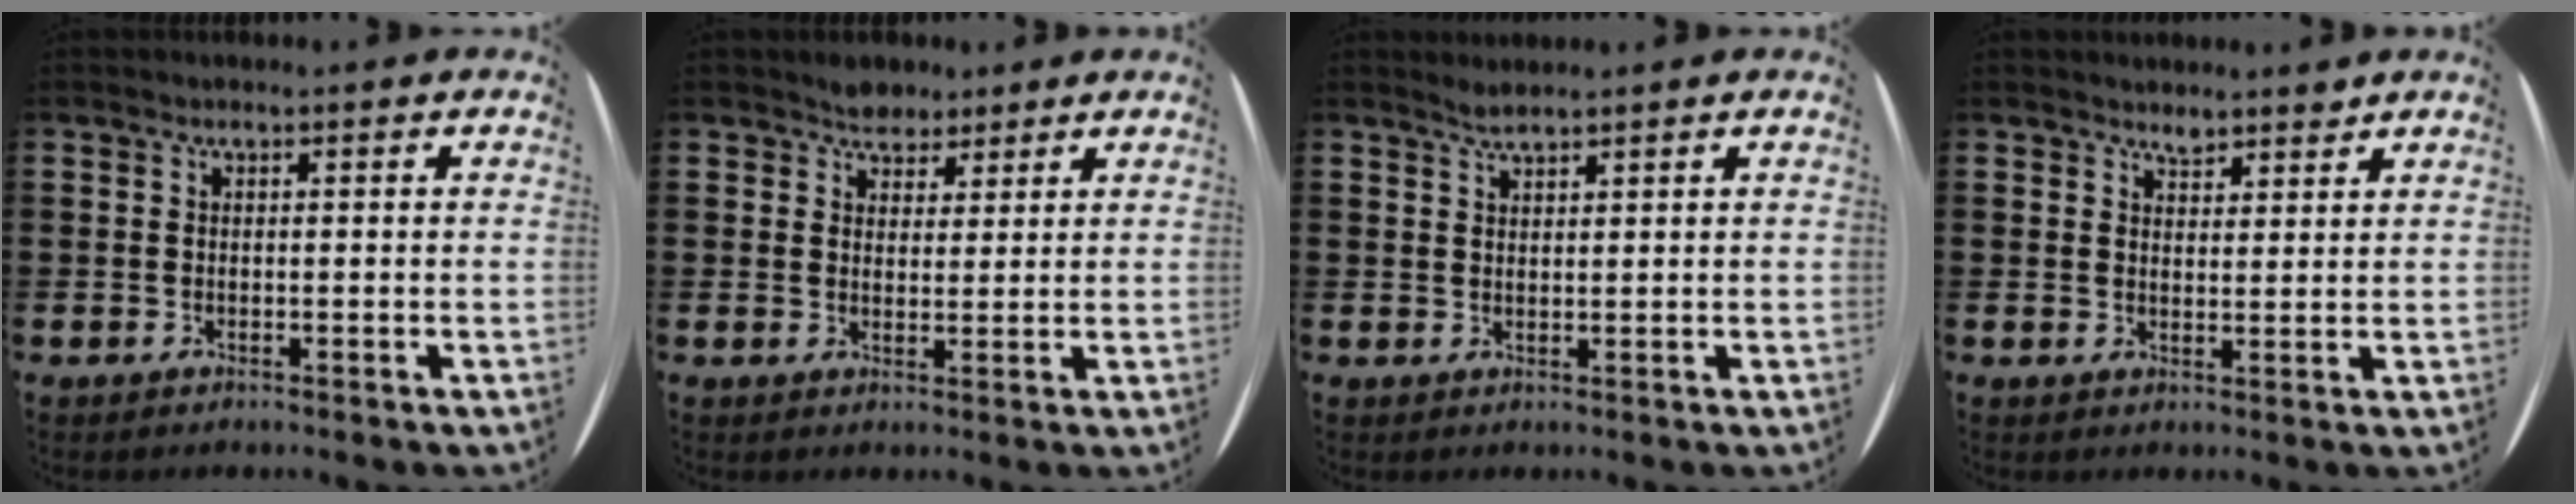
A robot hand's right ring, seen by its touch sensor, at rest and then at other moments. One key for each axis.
{"total": 2.9, "fx": 2.5, "fy": 1.4, "fz": 0.0, "tx": -0.010, "ty": 0.005, "tz": 0.049}
{"total": 1.3, "fx": 1.3, "fy": -0.2, "fz": 0.0, "tx": 0.000, "ty": -0.003, "tz": 0.025}
{"total": 2.4, "fx": 2.4, "fy": 0.3, "fz": 0.0, "tx": -0.005, "ty": -0.008, "tz": 0.045}